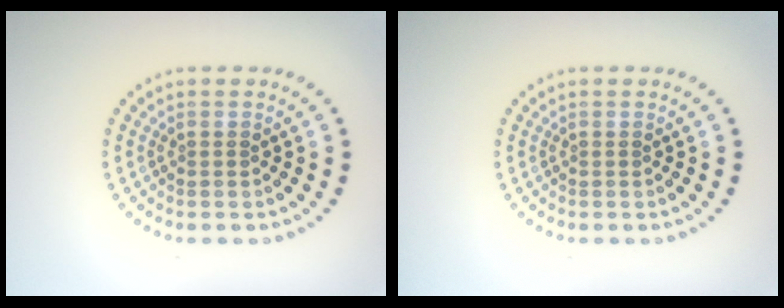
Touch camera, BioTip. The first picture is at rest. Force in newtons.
{"total": 0.0}